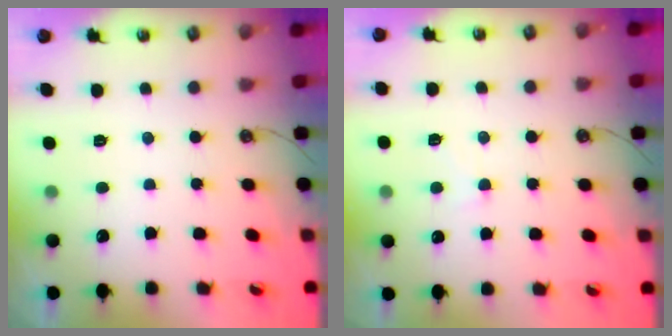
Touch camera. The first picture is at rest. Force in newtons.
{"total": 0.8, "press": 0.1, "slide": 0.8}